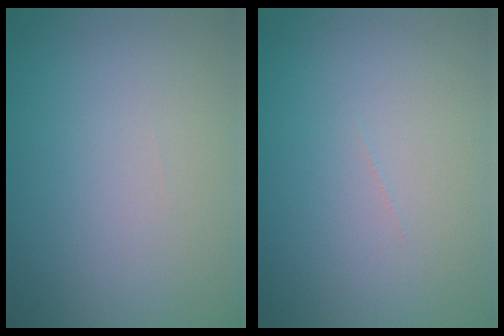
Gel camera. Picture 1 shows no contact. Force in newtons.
{"total": 0.0}